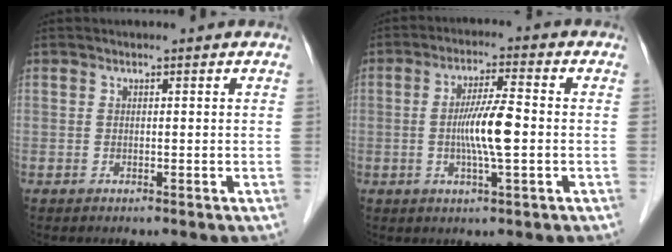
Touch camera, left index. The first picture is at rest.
{"total": 7.0, "force": [-0.9, 0.4, 7.0], "torque": [-0.135, -0.005, -0.020]}